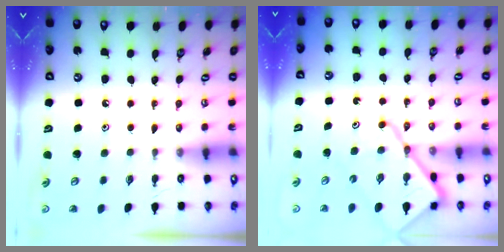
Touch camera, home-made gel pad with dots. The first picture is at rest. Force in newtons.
{"total": 12.5, "press": 12.4, "slide": 1.5}